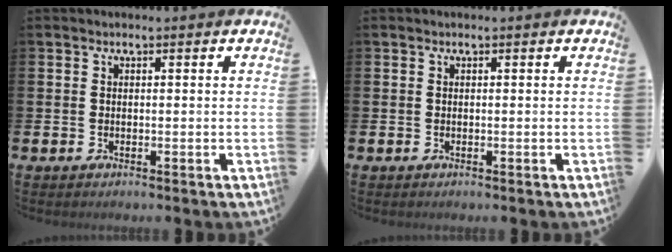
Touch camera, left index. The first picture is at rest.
{"total": 0.0}